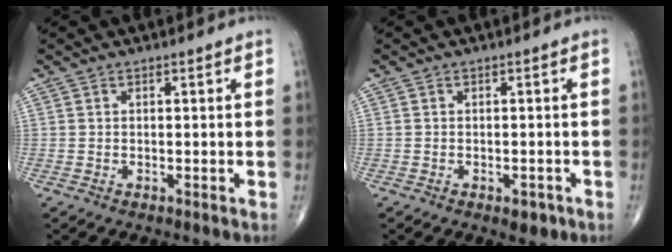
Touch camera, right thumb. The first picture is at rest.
{"total": 2.6, "force": [-1.3, 1.4, 1.7], "torque": [-0.014, 0.003, -0.012]}